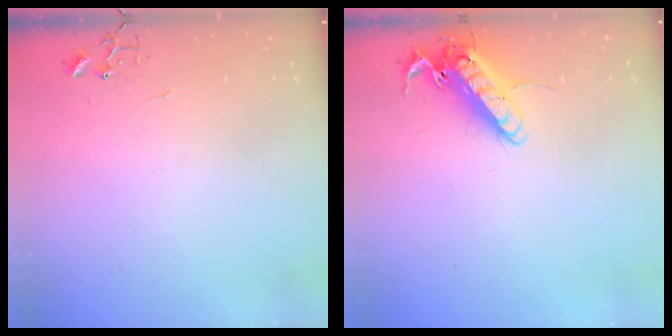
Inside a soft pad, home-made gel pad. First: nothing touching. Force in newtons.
{"total": 15.0, "press": 14.7, "slide": 2.5}